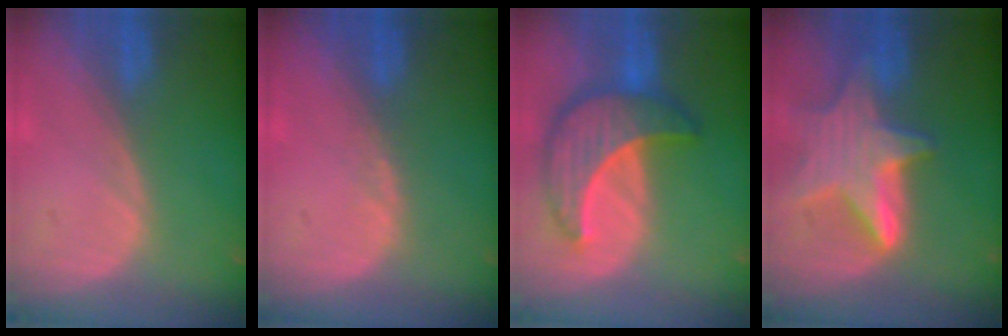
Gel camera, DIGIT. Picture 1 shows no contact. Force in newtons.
{"total": 0.8, "press": 0.8, "slide": 0.3}
{"total": 10.0, "press": 10.0, "slide": 0.6}
{"total": 8.6, "press": 8.6, "slide": 0.5}